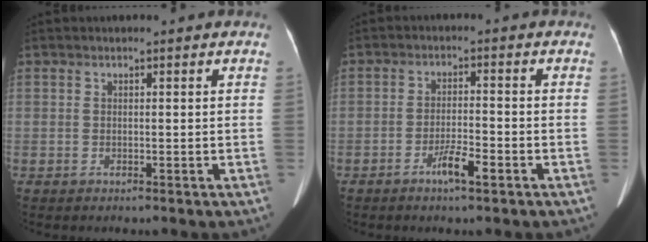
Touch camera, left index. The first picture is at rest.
{"total": 3.9, "force": [-2.4, 0.4, 3.1], "torque": [-0.059, -0.001, -0.043]}